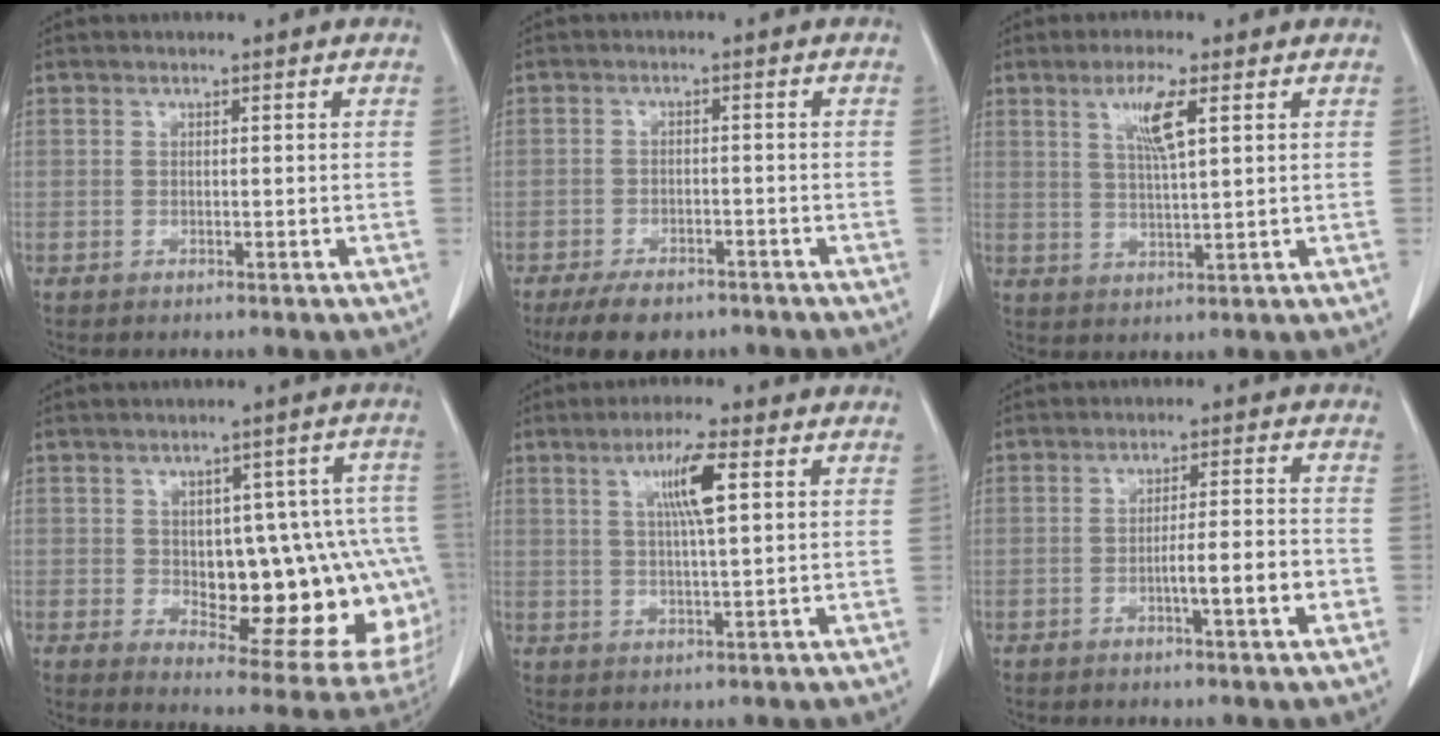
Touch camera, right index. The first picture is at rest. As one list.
[{"total": 7.4, "force": [-5.8, 3.3, 3.3], "torque": [-0.053, -0.003, -0.087]}, {"total": 5.6, "force": [2.4, 0.3, 5.0], "torque": [-0.095, 0.000, 0.045]}, {"total": 20.8, "force": [-2.1, 7.9, 19.1], "torque": [-0.166, 0.033, 0.004]}, {"total": 6.7, "force": [2.3, 0.3, 6.2], "torque": [-0.113, 0.003, 0.041]}, {"total": 6.5, "force": [-2.4, 0.3, 6.0], "torque": [-0.091, 0.007, -0.036]}]